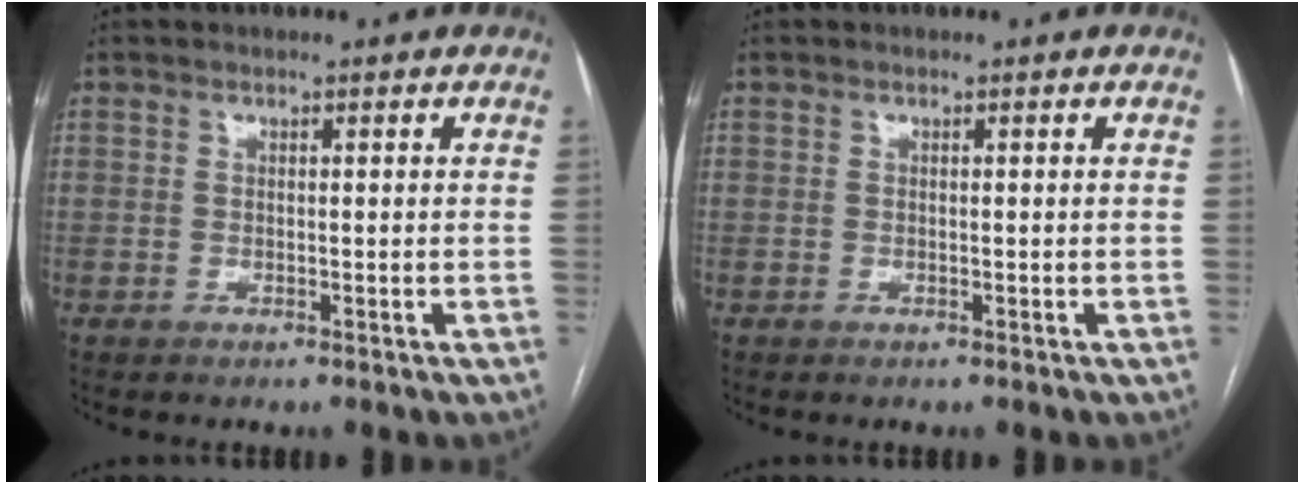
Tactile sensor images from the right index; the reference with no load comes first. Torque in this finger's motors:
{"motor_torque": [0.00, 0.00, 0.00, 0.00]}